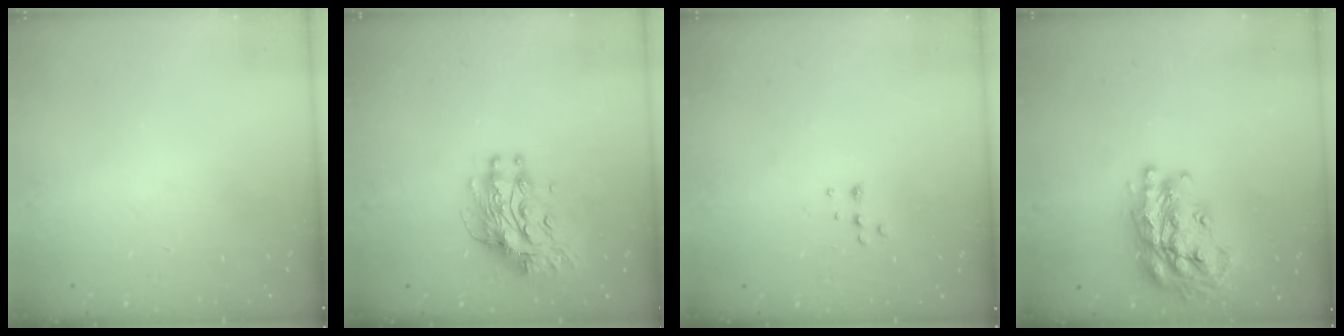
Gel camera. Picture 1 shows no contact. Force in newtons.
{"total": 11.5, "press": 11.5, "slide": 1.0}
{"total": 4.5, "press": 4.4, "slide": 0.7}
{"total": 25.6, "press": 25.5, "slide": 2.2}